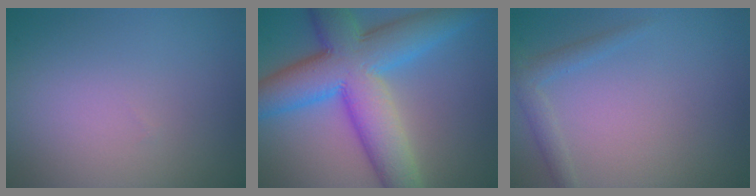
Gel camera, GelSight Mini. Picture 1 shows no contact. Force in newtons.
{"total": 11.5, "press": 11.5, "slide": 0.2}
{"total": 1.8, "press": 1.7, "slide": 0.1}